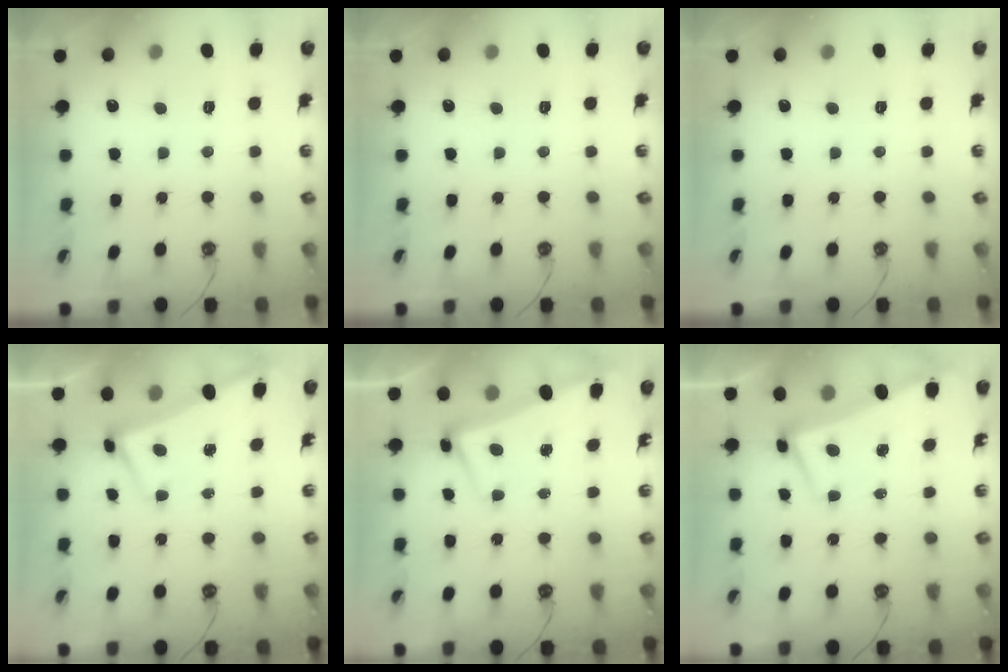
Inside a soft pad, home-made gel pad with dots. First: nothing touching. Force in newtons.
{"total": 0.0}
{"total": 0.0}
{"total": 2.8, "press": 2.8, "slide": 0.5}
{"total": 2.6, "press": 2.5, "slide": 0.7}
{"total": 1.5, "press": 0.4, "slide": 1.5}